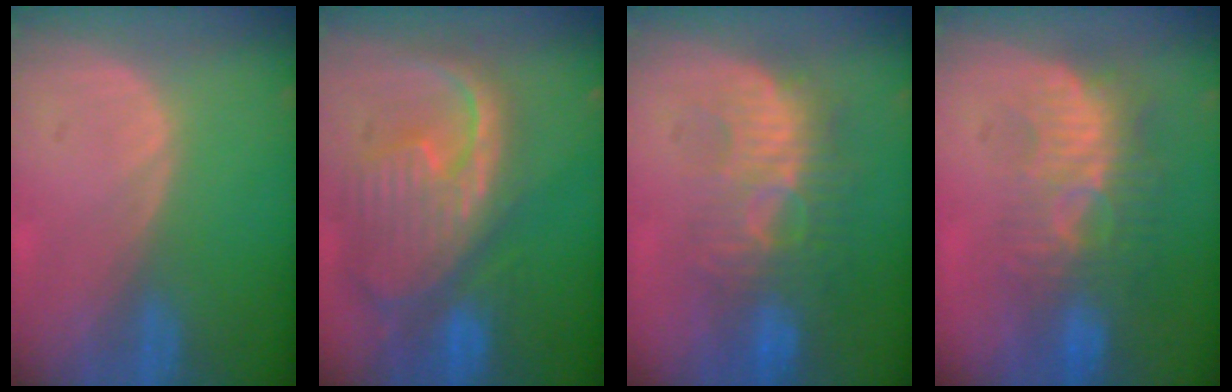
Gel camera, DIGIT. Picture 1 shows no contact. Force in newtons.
{"total": 12.5, "press": 10.7, "slide": 6.5}
{"total": 9.3, "press": 8.9, "slide": 2.8}
{"total": 9.5, "press": 8.8, "slide": 3.7}